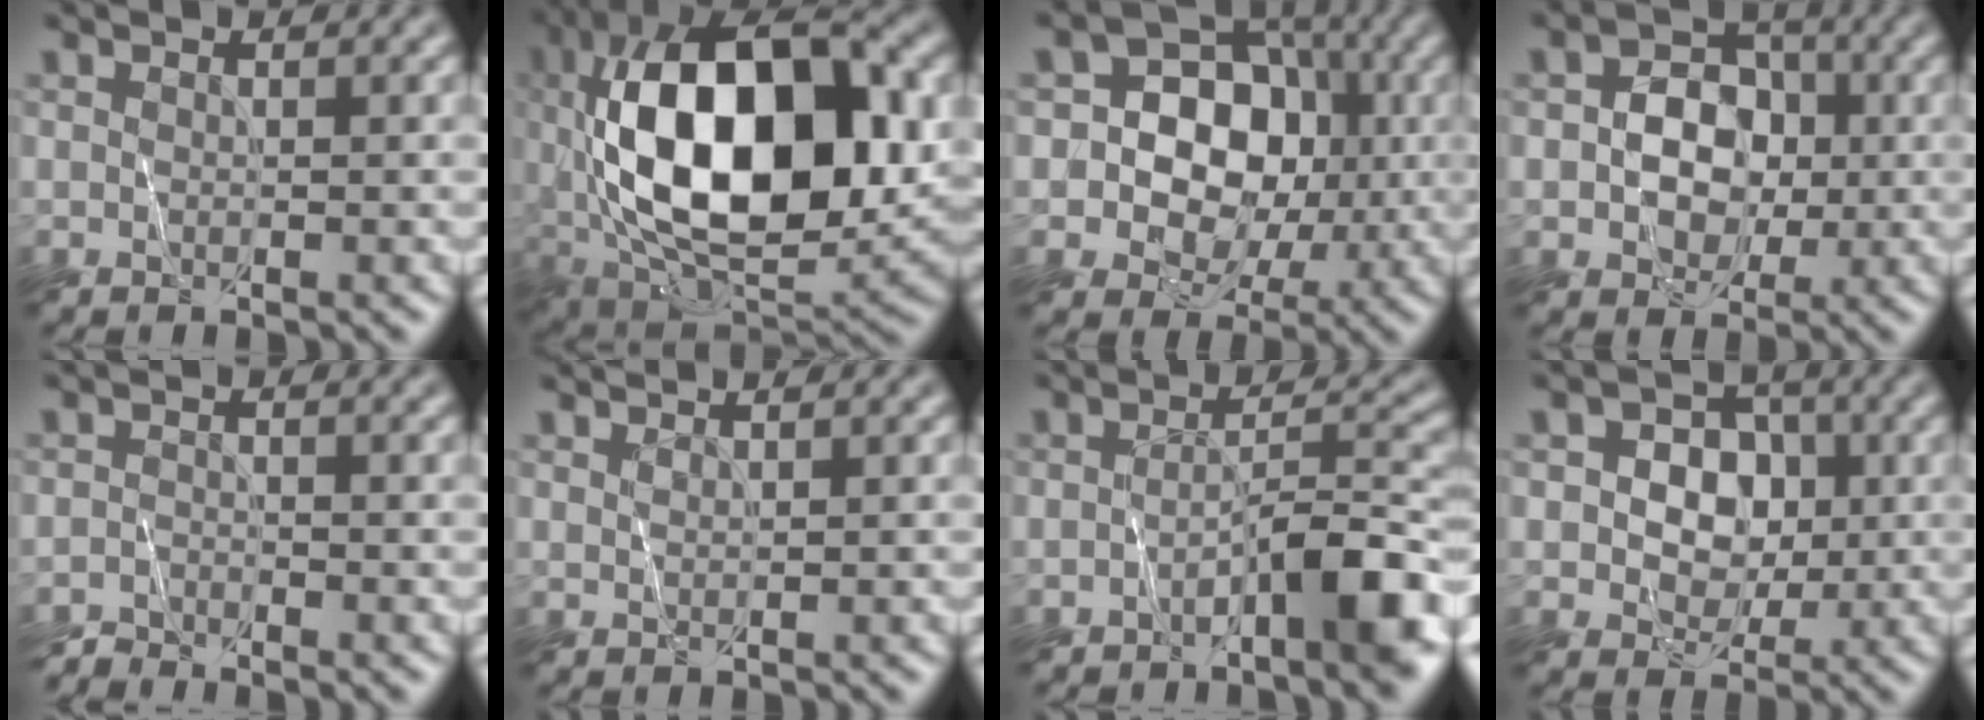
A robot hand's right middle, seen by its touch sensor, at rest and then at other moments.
{"total": 17.2, "force": [1.6, 8.3, 14.9], "torque": [-0.250, 0.021, 0.008]}
{"total": 9.1, "force": [-0.1, 7.6, 4.9], "torque": [-0.054, 0.020, -0.031]}
{"total": 5.0, "force": [-0.6, 3.8, 3.2], "torque": [-0.042, 0.008, -0.016]}
{"total": 1.9, "force": [-1.7, -0.4, -0.7], "torque": [0.012, 0.000, -0.041]}
{"total": 1.3, "force": [1.1, -0.6, -0.4], "torque": [0.005, 0.002, 0.023]}
{"total": 6.6, "force": [-3.4, 1.2, 5.5], "torque": [-0.075, 0.006, -0.063]}
{"total": 5.2, "force": [0.4, 4.4, 2.8], "torque": [-0.031, 0.012, -0.007]}